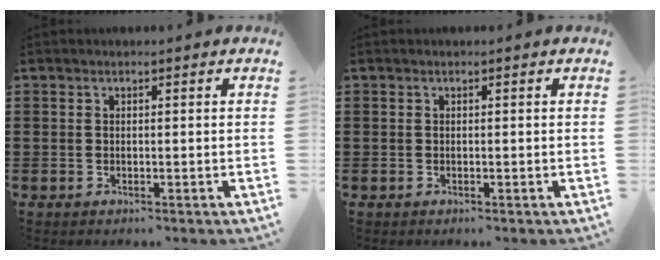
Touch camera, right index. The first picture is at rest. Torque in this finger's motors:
{"motor_torque": [-0.03, 0.06, 0.00, 0.00]}